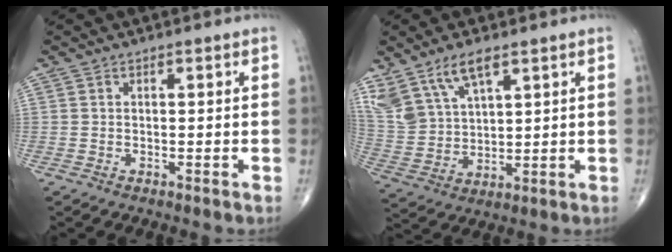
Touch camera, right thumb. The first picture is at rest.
{"total": 11.6, "force": [7.7, 5.2, 6.9], "torque": [-0.130, -0.025, 0.168]}